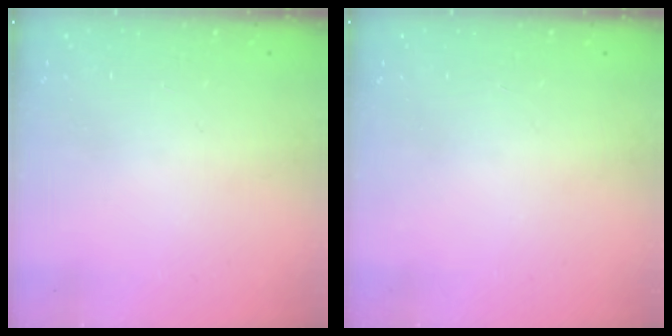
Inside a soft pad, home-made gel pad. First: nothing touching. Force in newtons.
{"total": 0.0}